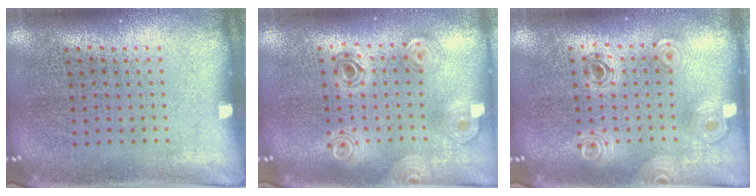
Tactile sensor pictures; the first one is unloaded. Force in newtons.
{"total": 1.0, "press": 0.9, "slide": 0.2}
{"total": 0.7, "press": 0.7, "slide": 0.2}